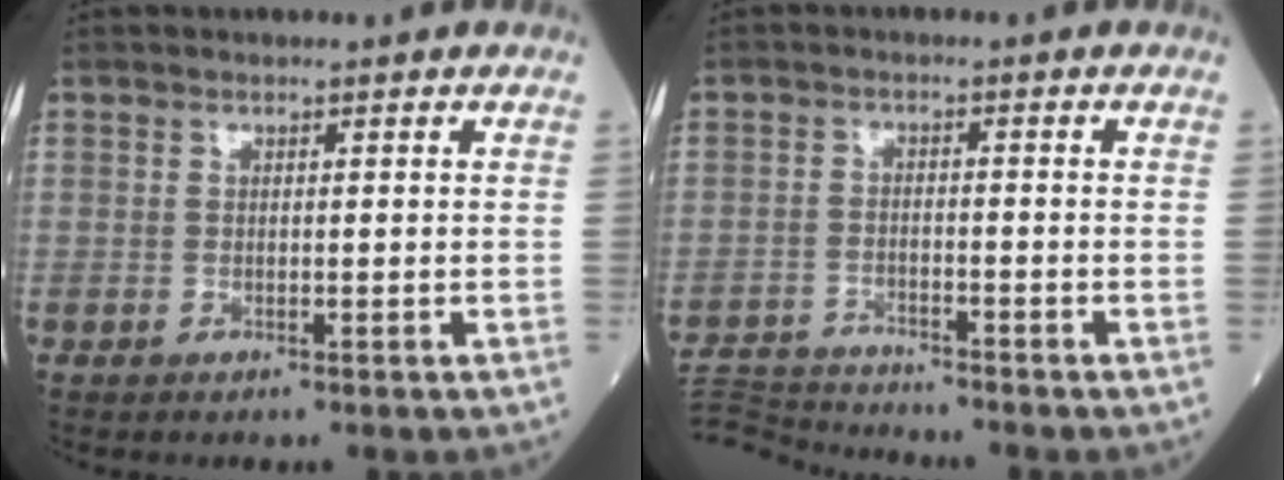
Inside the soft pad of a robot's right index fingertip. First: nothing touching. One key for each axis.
{"total": 7.6, "fx": -7.6, "fy": -0.7, "fz": -0.3, "tx": 0.002, "ty": -0.001, "tz": -0.143}